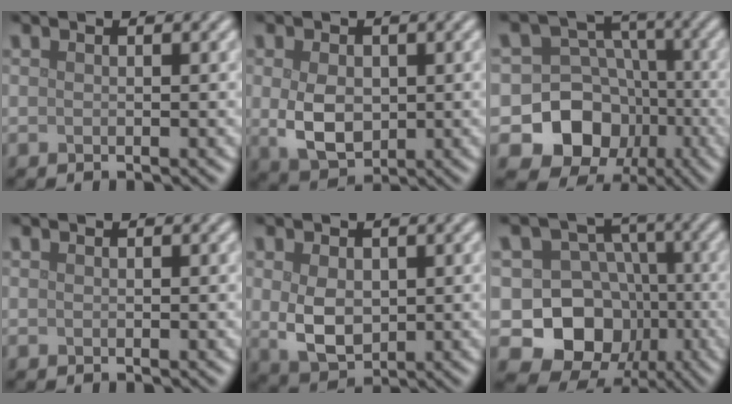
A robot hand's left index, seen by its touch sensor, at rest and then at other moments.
{"total": 4.6, "force": [-0.1, 3.3, 3.3], "torque": [-0.068, -0.008, 0.004]}
{"total": 9.6, "force": [-3.6, 8.4, 2.9], "torque": [-0.029, 0.010, -0.097]}
{"total": 0.0}
{"total": 4.3, "force": [0.1, 3.0, 3.1], "torque": [-0.067, -0.006, 0.011]}
{"total": 10.5, "force": [-3.0, 9.2, 4.2], "torque": [-0.063, 0.007, -0.080]}